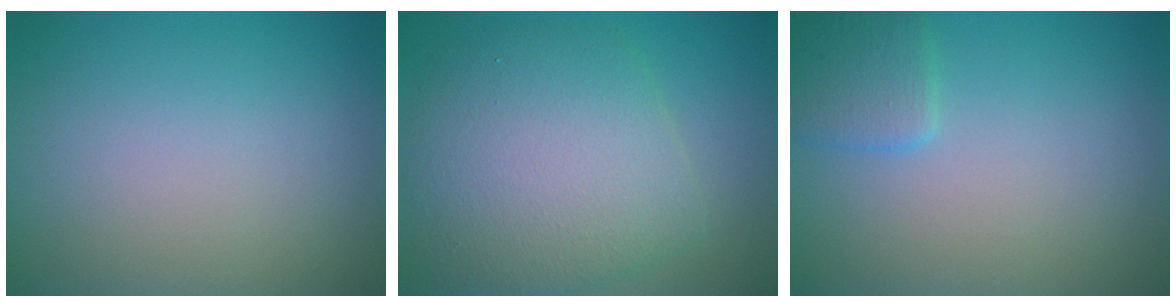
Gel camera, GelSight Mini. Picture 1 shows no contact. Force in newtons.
{"total": 8.1, "press": 8.1, "slide": 0.4}
{"total": 2.1, "press": 2.1, "slide": 0.1}